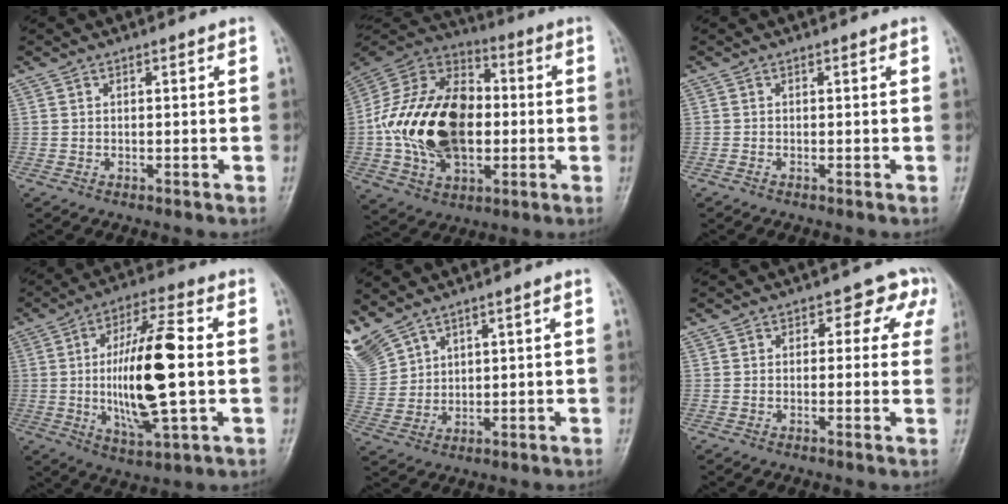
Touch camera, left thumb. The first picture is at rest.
{"total": 24.6, "force": [-1.0, 16.3, 18.4], "torque": [-0.325, 0.019, -0.014]}
{"total": 0.0}
{"total": 17.1, "force": [-0.1, 5.0, 16.4], "torque": [-0.301, 0.002, -0.002]}
{"total": 10.0, "force": [7.3, 5.1, 4.6], "torque": [-0.117, -0.011, 0.166]}
{"total": 5.4, "force": [2.1, 3.9, 3.0], "torque": [0.015, 0.002, 0.011]}